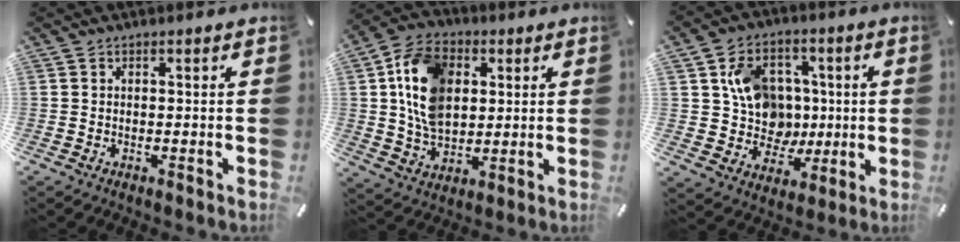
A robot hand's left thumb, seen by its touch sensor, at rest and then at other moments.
{"total": 14.6, "force": [3.0, 10.8, 9.3], "torque": [-0.195, 0.015, 0.058]}
{"total": 13.1, "force": [2.4, 12.0, 4.7], "torque": [-0.077, -0.001, 0.061]}